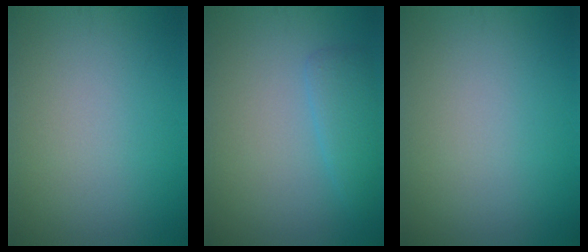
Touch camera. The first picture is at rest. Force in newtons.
{"total": 2.2, "press": 2.2, "slide": 0.1}
{"total": 0.0}